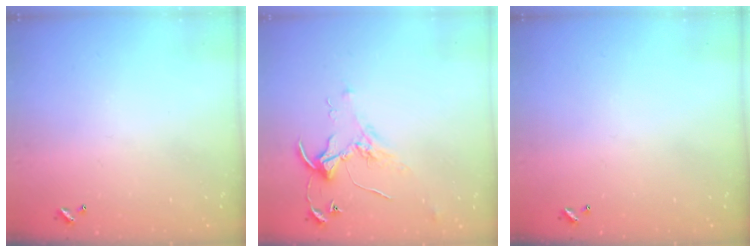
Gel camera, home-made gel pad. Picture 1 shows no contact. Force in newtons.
{"total": 2.1, "press": 2.1, "slide": 0.1}
{"total": 0.0}